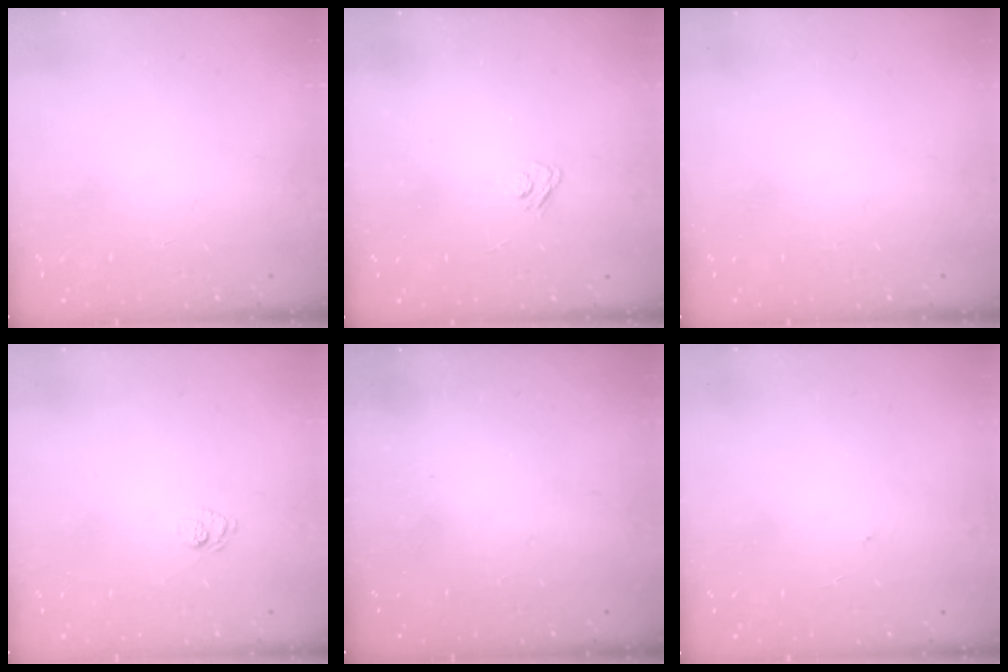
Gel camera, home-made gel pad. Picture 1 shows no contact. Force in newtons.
{"total": 3.1, "press": 2.8, "slide": 1.3}
{"total": 0.0}
{"total": 6.6, "press": 6.5, "slide": 1.4}
{"total": 2.3, "press": 2.2, "slide": 0.8}
{"total": 0.6, "press": 0.6, "slide": 0.1}